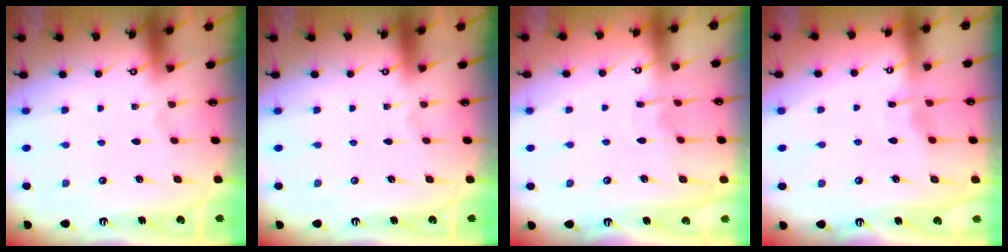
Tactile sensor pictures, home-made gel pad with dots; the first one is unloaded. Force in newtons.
{"total": 0.0}
{"total": 3.9, "press": 3.9, "slide": 0.2}
{"total": 4.3, "press": 4.2, "slide": 0.3}